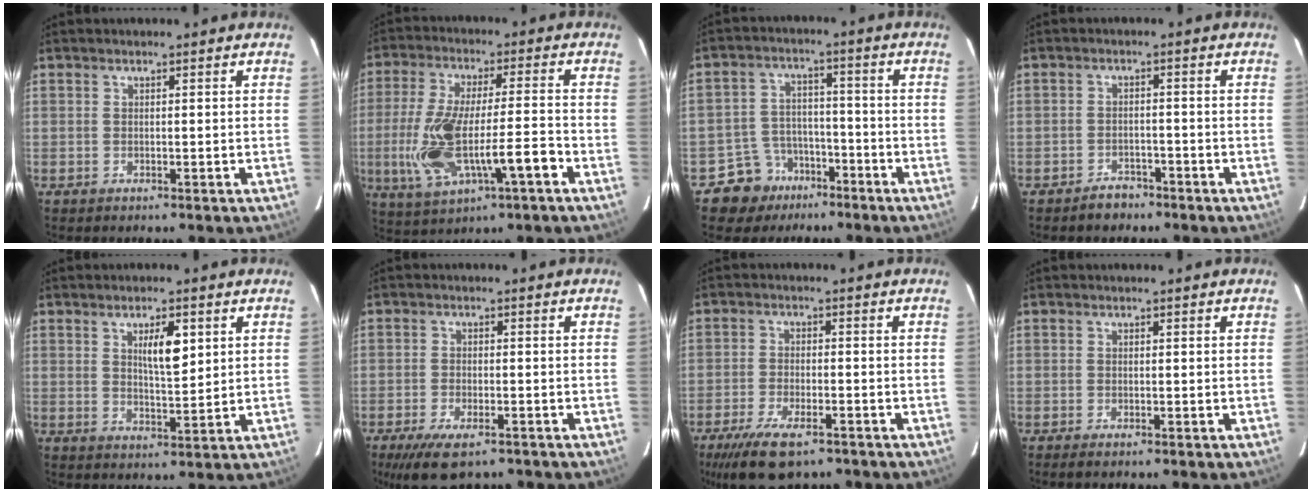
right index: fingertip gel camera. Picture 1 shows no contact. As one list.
[{"total": 13.9, "force": [-4.3, 3.0, 12.9], "torque": [-0.256, 0.002, -0.066]}, {"total": 8.8, "force": [-5.4, 6.8, 1.2], "torque": [-0.020, 0.033, -0.082]}, {"total": 2.9, "force": [-2.3, 1.6, 0.5], "torque": [-0.013, 0.005, -0.033]}, {"total": 5.4, "force": [2.1, 1.4, 4.8], "torque": [-0.083, -0.001, 0.039]}, {"total": 8.4, "force": [-6.1, 2.7, 5.0], "torque": [-0.085, -0.013, -0.097]}, {"total": 9.7, "force": [-7.0, 2.8, 6.1], "torque": [-0.108, -0.017, -0.114]}, {"total": 1.6, "force": [-1.2, 0.2, 0.9], "torque": [-0.014, -0.003, -0.015]}]